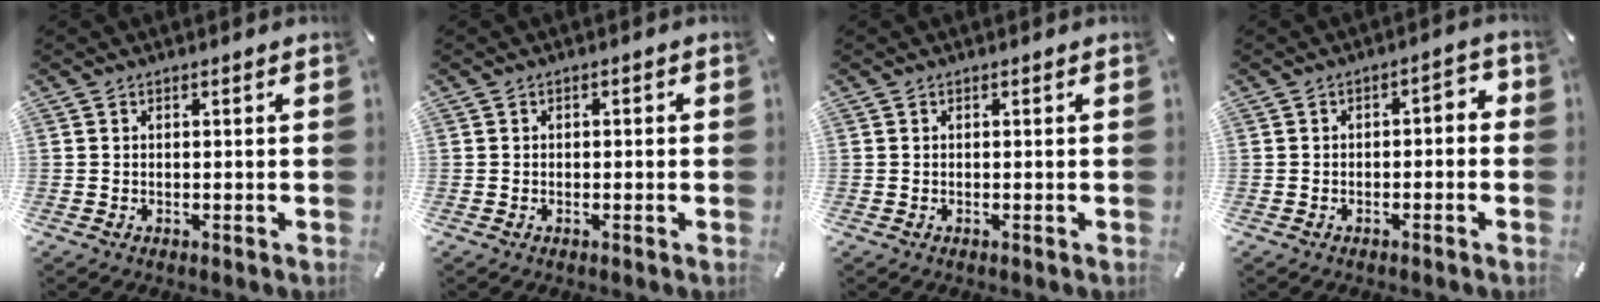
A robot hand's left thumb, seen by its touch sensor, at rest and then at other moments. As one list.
[{"total": 0.8, "force": [-0.4, 0.6, 0.4], "torque": [-0.008, 0.002, -0.008]}, {"total": 0.0}, {"total": 3.6, "force": [-2.2, 1.8, 2.2], "torque": [-0.037, 0.019, -0.043]}]